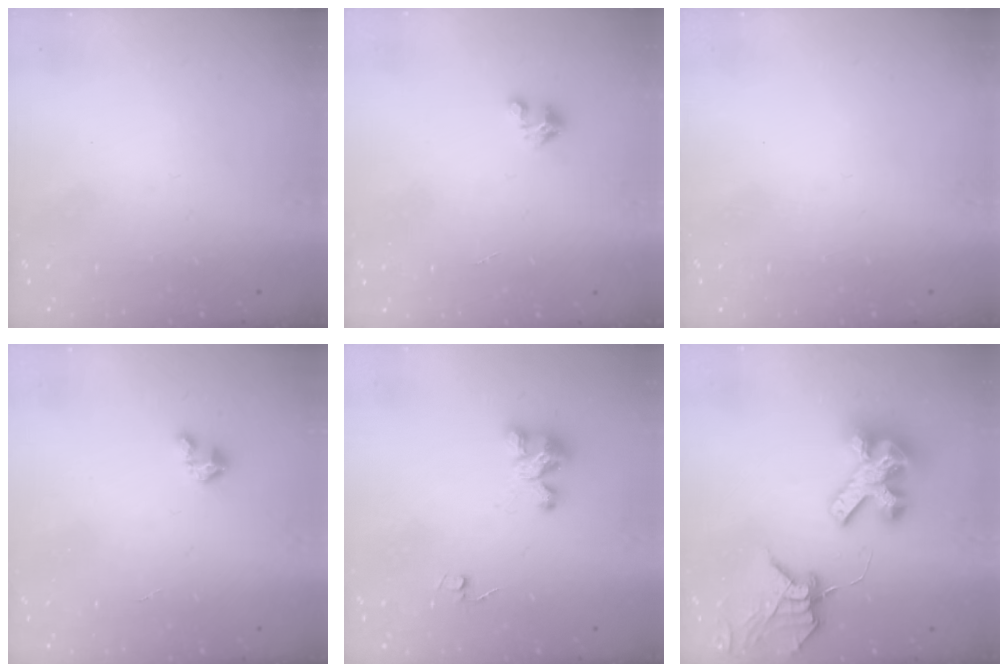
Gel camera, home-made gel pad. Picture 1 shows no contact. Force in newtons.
{"total": 3.6, "press": 3.5, "slide": 0.2}
{"total": 0.0}
{"total": 2.7, "press": 2.7, "slide": 0.2}
{"total": 4.0, "press": 4.0, "slide": 0.2}
{"total": 14.1, "press": 14.0, "slide": 1.7}